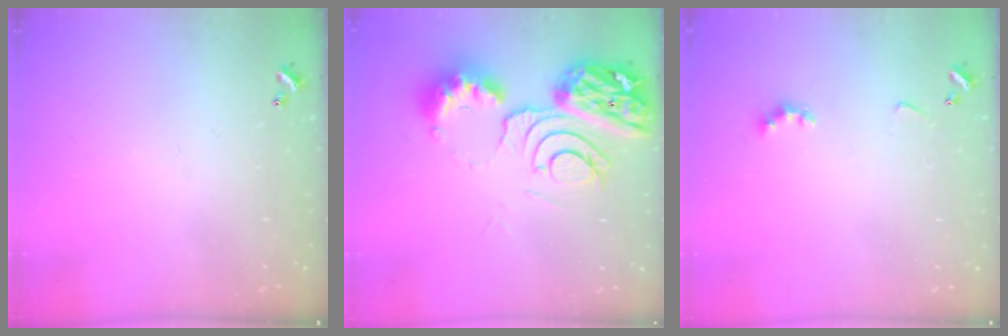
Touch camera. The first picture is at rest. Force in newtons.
{"total": 14.1, "press": 14.1, "slide": 1.5}
{"total": 2.9, "press": 2.8, "slide": 0.6}